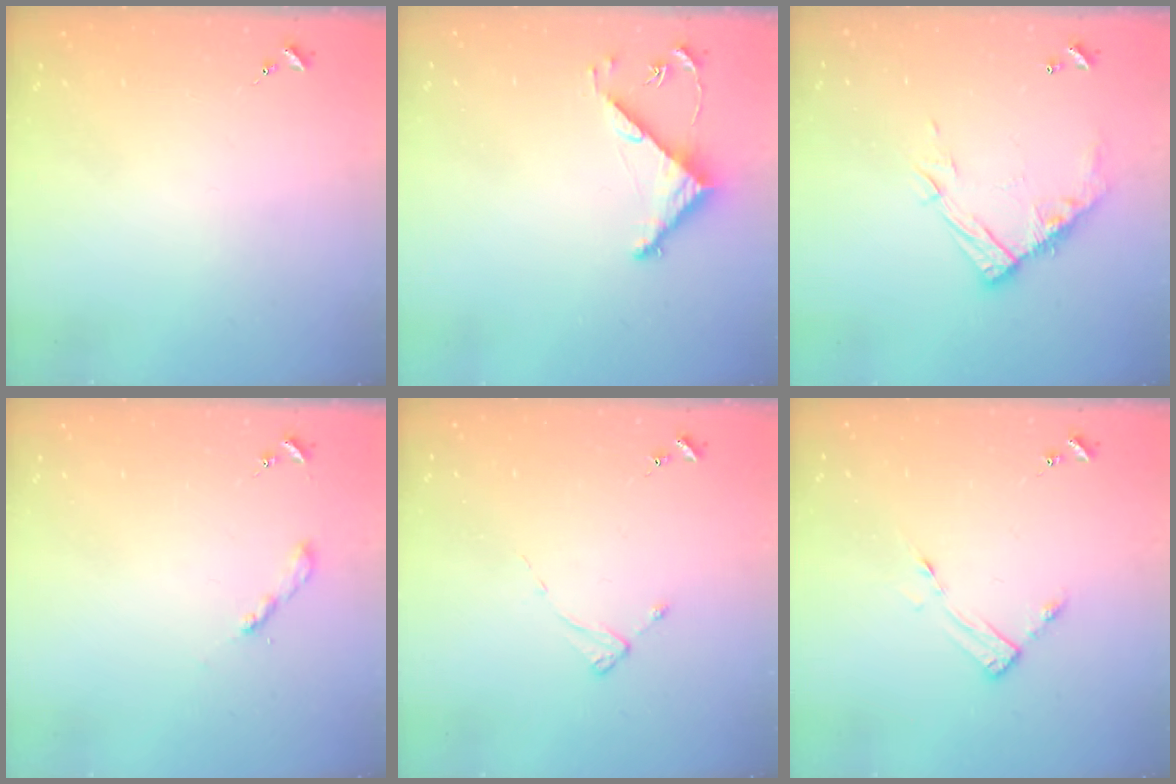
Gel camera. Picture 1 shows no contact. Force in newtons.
{"total": 4.8, "press": 4.8, "slide": 0.3}
{"total": 13.1, "press": 13.1, "slide": 1.1}
{"total": 2.0, "press": 2.0, "slide": 0.2}
{"total": 2.0, "press": 2.0, "slide": 0.3}
{"total": 3.5, "press": 3.5, "slide": 0.4}